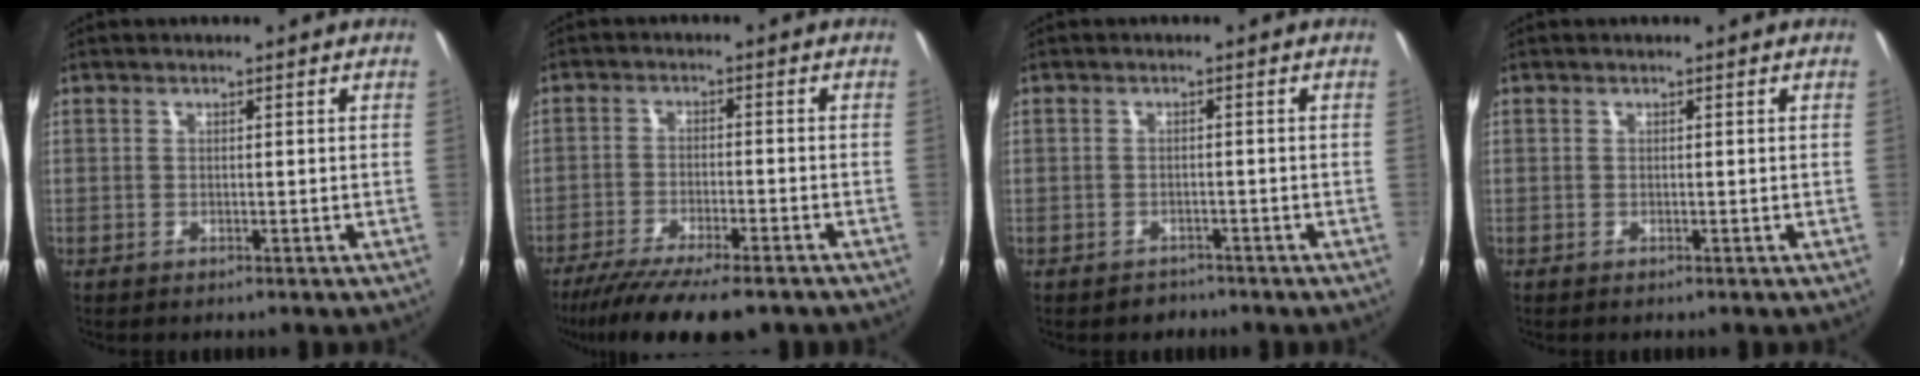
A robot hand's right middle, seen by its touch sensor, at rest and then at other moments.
{"total": 13.8, "force": [-11.0, 2.7, 7.8], "torque": [-0.160, -0.043, -0.178]}
{"total": 2.4, "force": [-1.9, 1.4, -0.1], "torque": [-0.004, 0.004, -0.029]}
{"total": 0.0}